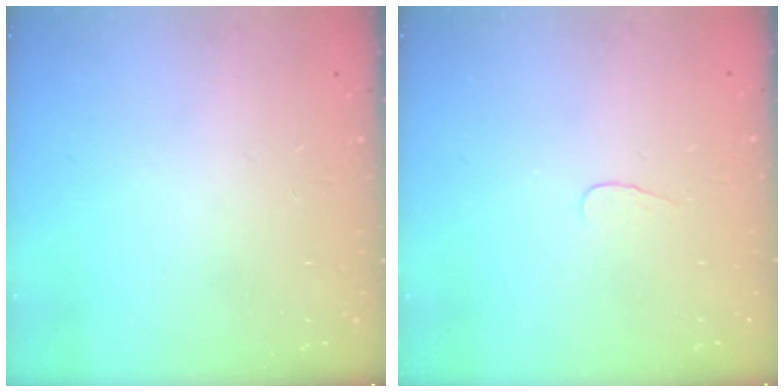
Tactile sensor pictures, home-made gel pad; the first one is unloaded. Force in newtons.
{"total": 2.8, "press": 2.7, "slide": 0.3}